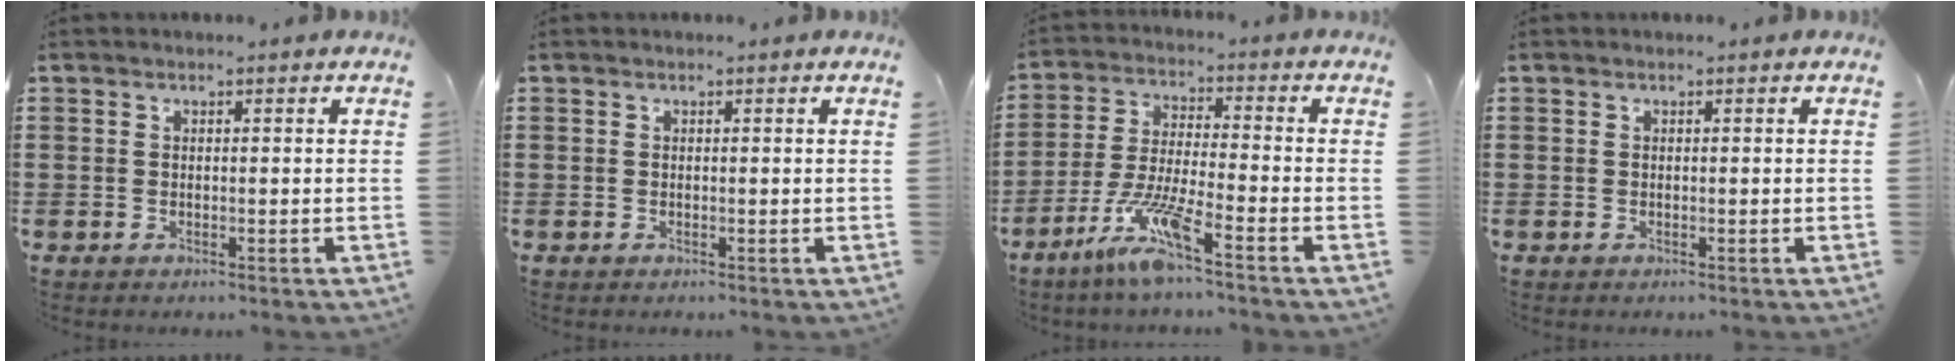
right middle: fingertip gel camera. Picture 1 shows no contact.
{"total": 0.0}
{"total": 8.4, "force": [-5.8, 0.6, 6.1], "torque": [-0.132, -0.014, -0.111]}
{"total": 0.0}